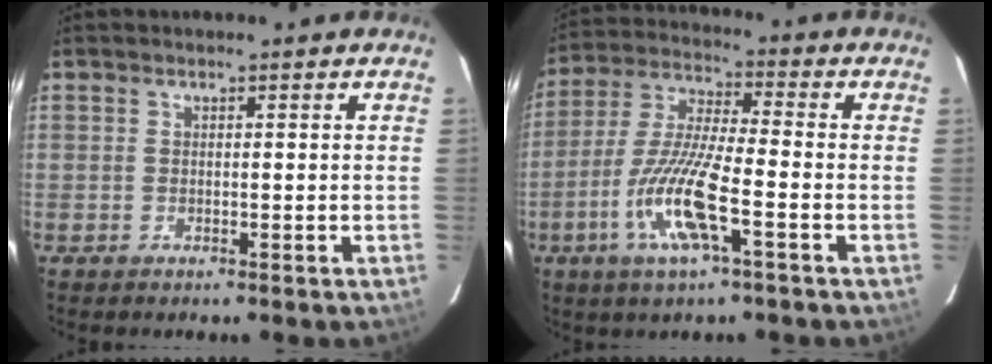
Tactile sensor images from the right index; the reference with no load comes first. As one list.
[{"total": 12.4, "force": [-4.6, 1.2, 11.4], "torque": [-0.238, -0.010, -0.090]}]